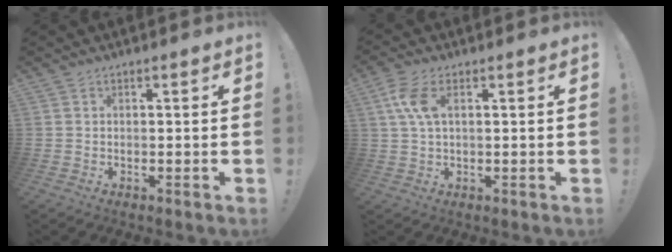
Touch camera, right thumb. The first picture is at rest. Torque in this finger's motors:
{"motor_torque": [-0.59, 0.52, 0.64, -0.35, 0.03]}